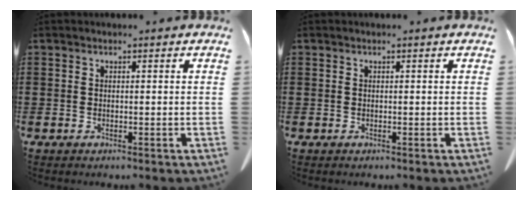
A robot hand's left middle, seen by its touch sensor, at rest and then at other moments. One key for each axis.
{"total": 0.0}